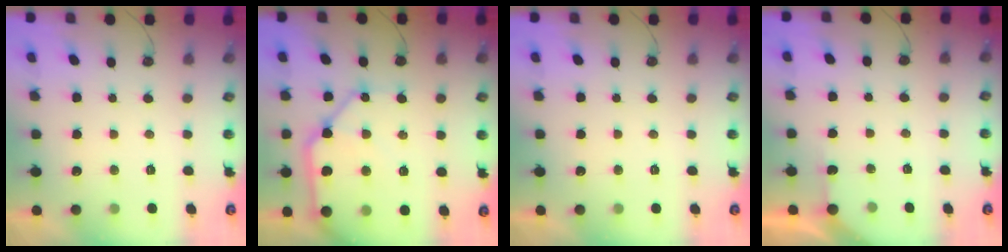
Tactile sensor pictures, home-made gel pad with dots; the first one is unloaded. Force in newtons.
{"total": 15.9, "press": 15.7, "slide": 2.1}
{"total": 0.0}
{"total": 2.5, "press": 2.5, "slide": 0.2}